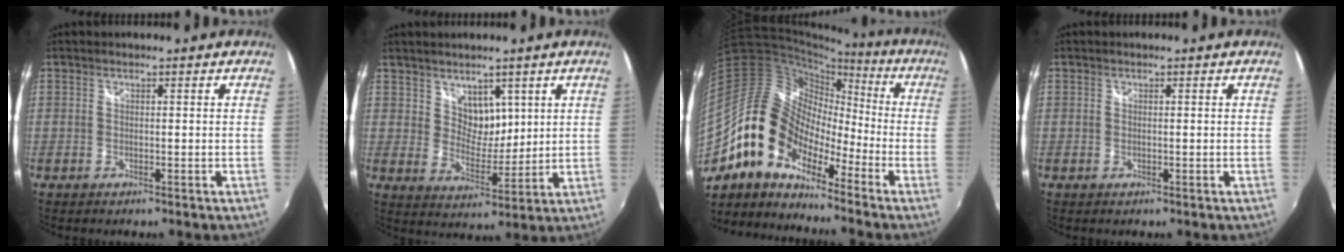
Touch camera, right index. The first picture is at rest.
{"total": 6.3, "force": [3.7, 4.3, 2.7], "torque": [-0.031, -0.001, 0.071]}
{"total": 14.7, "force": [-9.4, 8.4, 7.6], "torque": [-0.136, 0.018, -0.196]}
{"total": 0.0}